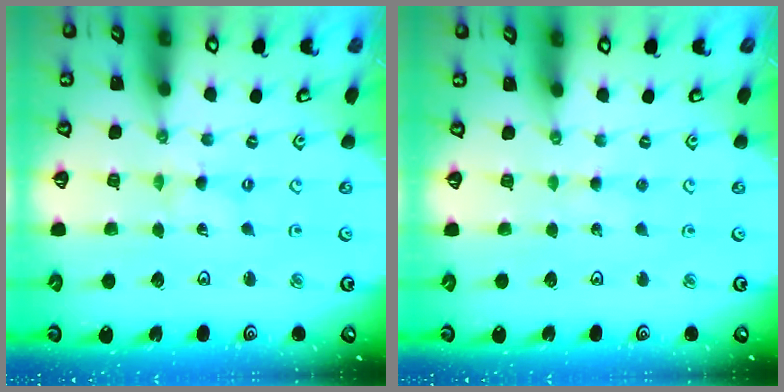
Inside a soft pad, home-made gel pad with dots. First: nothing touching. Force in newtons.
{"total": 2.6, "press": 2.6, "slide": 0.3}